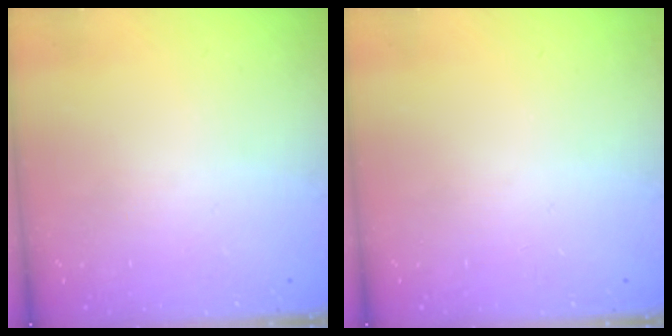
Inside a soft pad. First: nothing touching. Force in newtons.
{"total": 0.0}